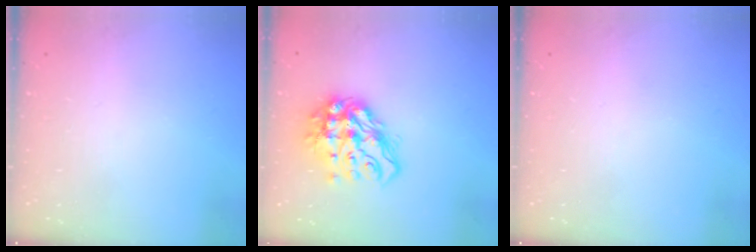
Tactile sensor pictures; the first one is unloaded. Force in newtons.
{"total": 16.3, "press": 16.2, "slide": 1.9}
{"total": 0.0}